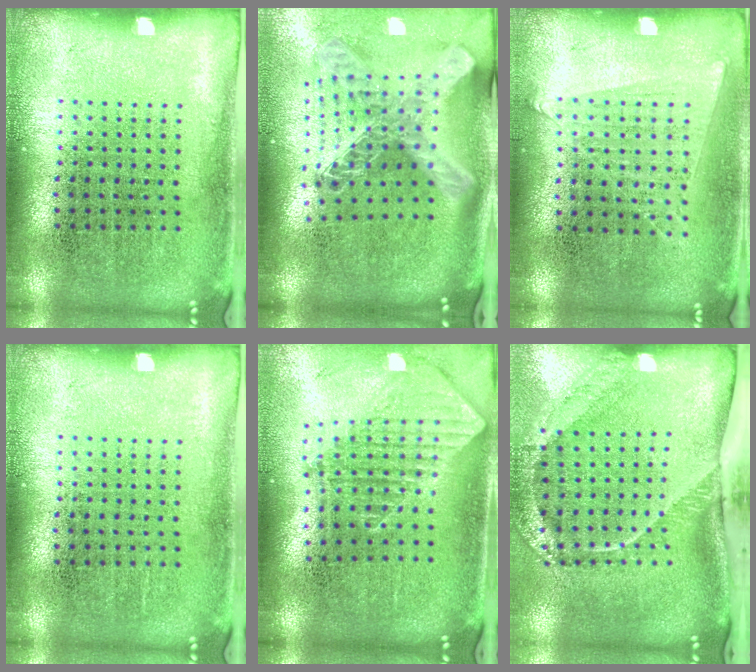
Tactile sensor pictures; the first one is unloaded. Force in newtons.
{"total": 3.0, "press": 2.1, "slide": 2.1}
{"total": 1.1, "press": 1.1, "slide": 0.4}
{"total": 0.0}
{"total": 1.9, "press": 1.5, "slide": 1.2}
{"total": 2.7, "press": 1.8, "slide": 2.0}